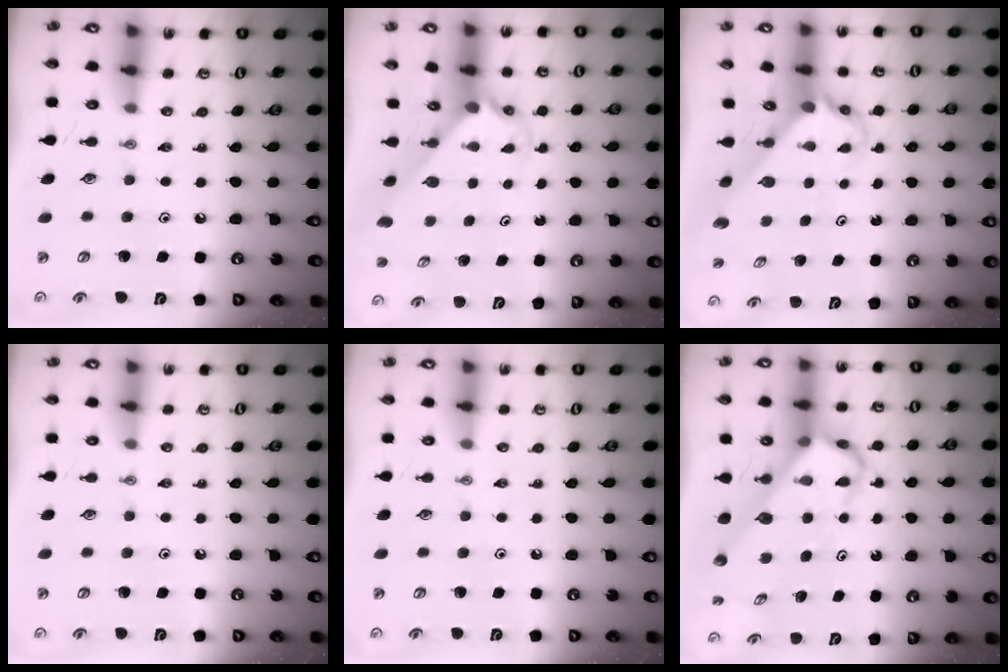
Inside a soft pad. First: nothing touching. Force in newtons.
{"total": 2.3, "press": 2.3, "slide": 0.2}
{"total": 2.6, "press": 2.6, "slide": 0.2}
{"total": 0.0}
{"total": 0.0}
{"total": 6.6, "press": 6.6, "slide": 0.3}